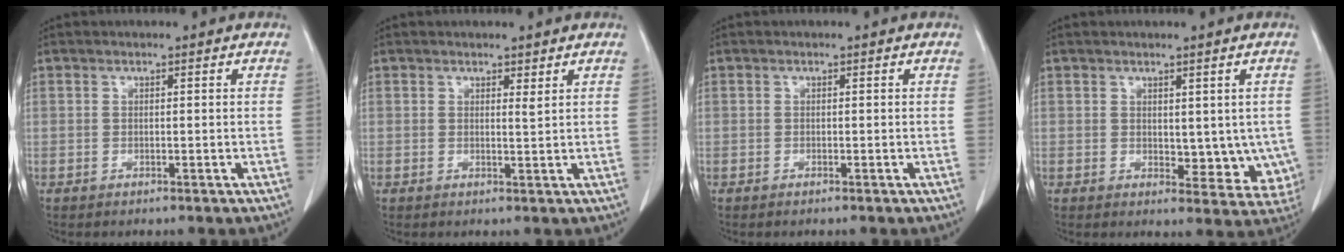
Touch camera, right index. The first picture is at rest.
{"total": 0.9, "force": [0.7, 0.1, 0.5], "torque": [-0.010, -0.007, 0.011]}
{"total": 0.0}
{"total": 6.9, "force": [0.2, 4.0, 5.6], "torque": [-0.041, -0.011, 0.010]}